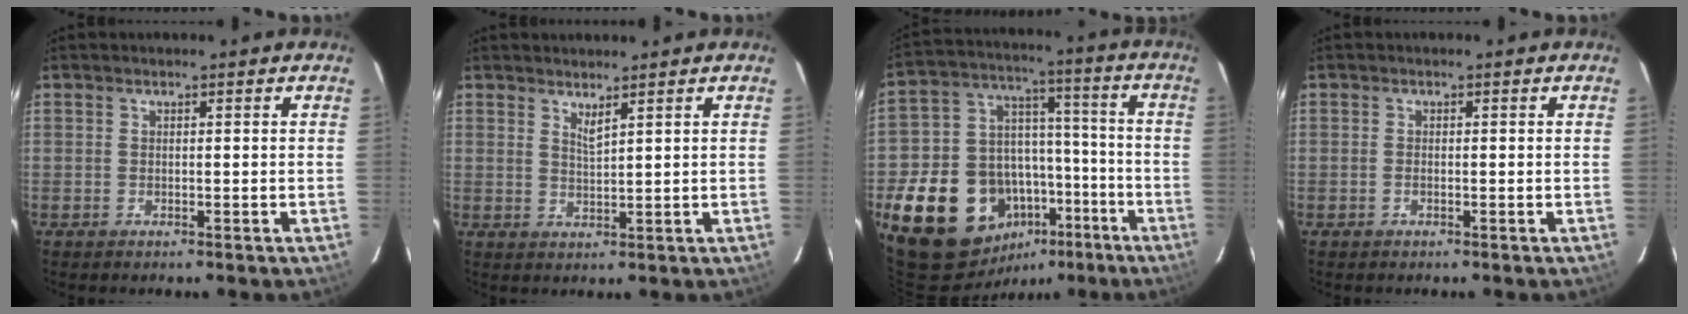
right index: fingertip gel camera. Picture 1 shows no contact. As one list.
[{"total": 2.1, "force": [1.8, -0.1, 1.2], "torque": [-0.022, -0.004, 0.029]}, {"total": 20.6, "force": [-9.5, 15.3, 10.0], "torque": [-0.217, 0.046, -0.120]}, {"total": 0.5, "force": [-0.3, 0.3, 0.3], "torque": [-0.008, 0.000, -0.006]}]